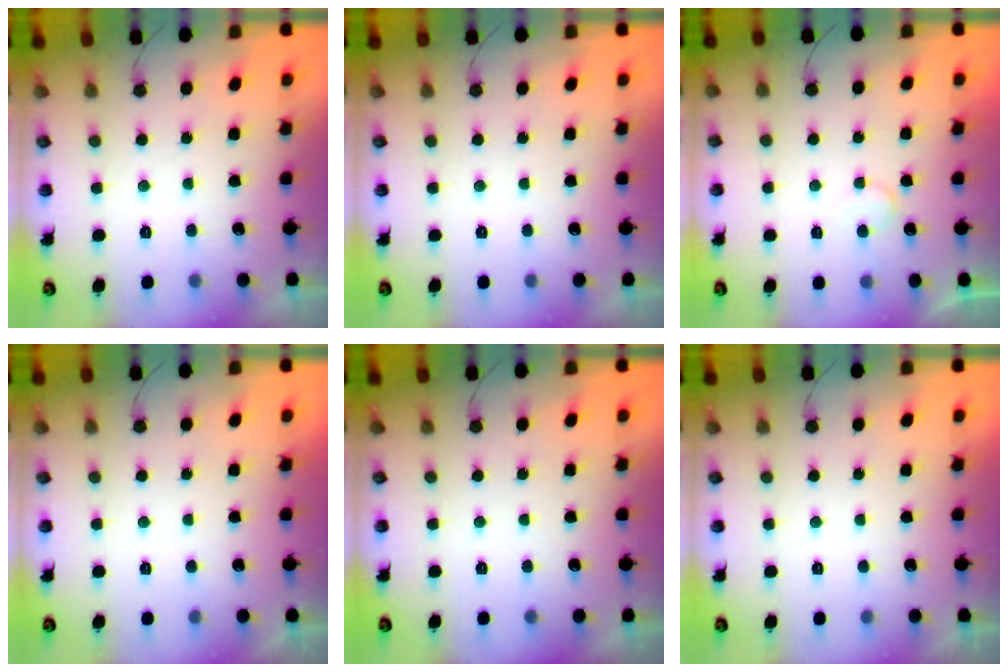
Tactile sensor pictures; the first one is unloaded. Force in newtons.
{"total": 0.0}
{"total": 4.4, "press": 4.4, "slide": 0.2}
{"total": 1.9, "press": 1.9, "slide": 0.0}
{"total": 0.0}
{"total": 1.7, "press": 1.7, "slide": 0.0}